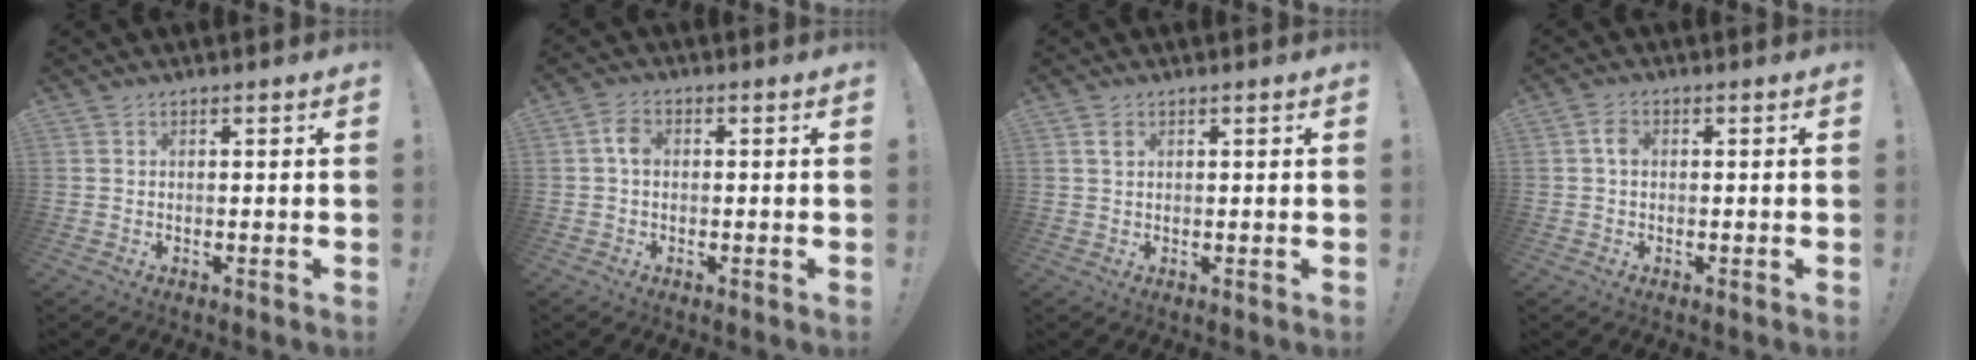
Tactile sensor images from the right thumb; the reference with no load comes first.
{"total": 4.4, "force": [0.1, 3.3, 2.9], "torque": [-0.045, 0.010, 0.001]}
{"total": 1.8, "force": [0.9, 1.1, 1.0], "torque": [-0.011, -0.003, 0.015]}
{"total": 2.8, "force": [0.0, 2.1, 1.9], "torque": [-0.036, 0.008, -0.001]}